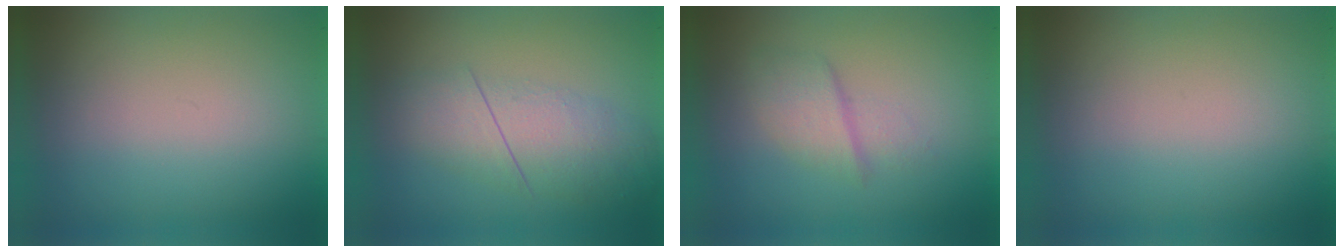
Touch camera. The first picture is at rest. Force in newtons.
{"total": 3.1}
{"total": 2.2}
{"total": 0.0}